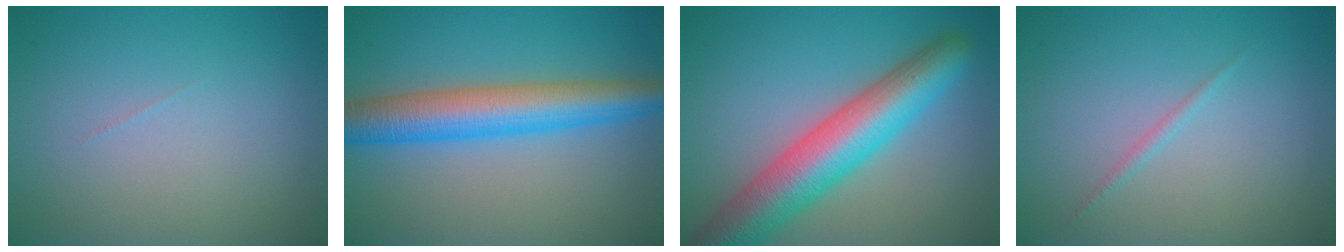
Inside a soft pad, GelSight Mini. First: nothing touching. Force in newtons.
{"total": 6.9, "press": 6.9, "slide": 0.1}
{"total": 8.8, "press": 8.8, "slide": 0.3}
{"total": 0.7, "press": 0.7, "slide": 0.1}